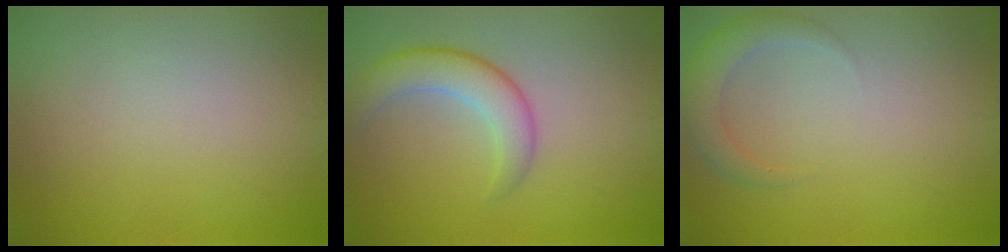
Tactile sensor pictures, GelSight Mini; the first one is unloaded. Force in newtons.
{"total": 4.0, "press": 4.0, "slide": 0.2}
{"total": 2.7, "press": 2.7, "slide": 0.2}